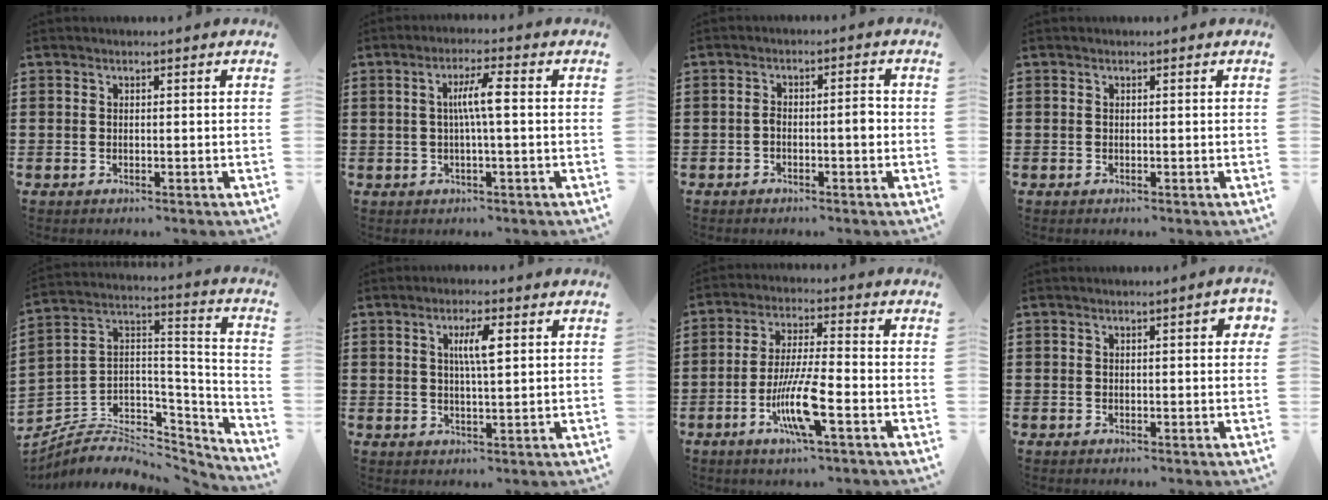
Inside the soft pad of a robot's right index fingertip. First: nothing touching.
{"total": 4.7, "force": [0.2, 0.3, 4.7], "torque": [-0.089, 0.001, -0.003]}
{"total": 2.8, "force": [-0.8, 0.6, 2.7], "torque": [-0.048, 0.003, -0.016]}
{"total": 0.0}
{"total": 5.6, "force": [-3.3, 3.9, 2.2], "torque": [-0.057, -0.004, -0.064]}
{"total": 4.7, "force": [1.3, 0.9, 4.4], "torque": [-0.091, 0.009, 0.017]}
{"total": 9.8, "force": [-3.7, 1.4, 8.9], "torque": [-0.183, -0.015, -0.073]}
{"total": 1.5, "force": [0.3, 0.3, 1.5], "torque": [-0.029, 0.003, 0.004]}